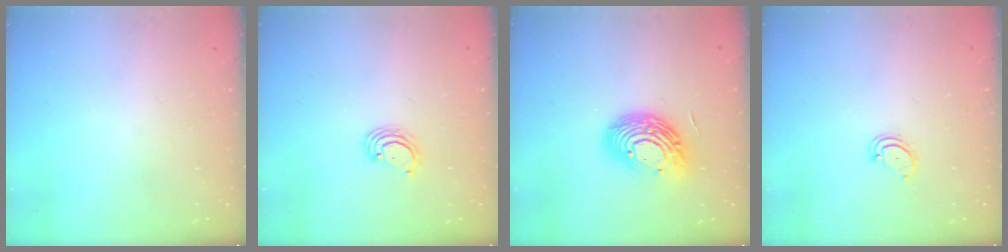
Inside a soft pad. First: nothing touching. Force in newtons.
{"total": 2.4, "press": 2.4, "slide": 0.2}
{"total": 14.5, "press": 14.5, "slide": 1.0}
{"total": 3.1, "press": 3.1, "slide": 0.3}